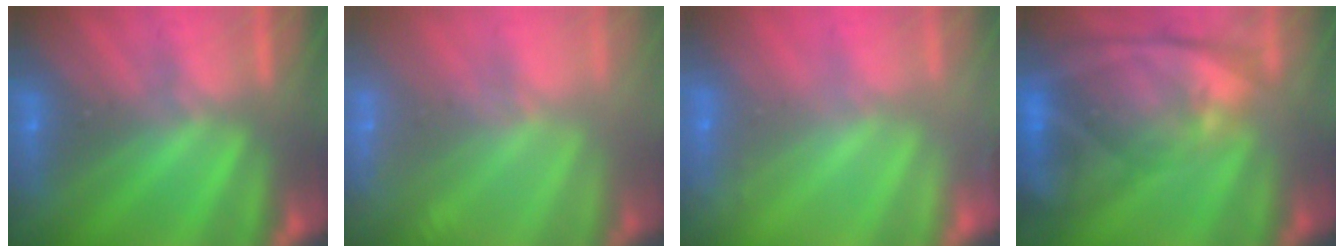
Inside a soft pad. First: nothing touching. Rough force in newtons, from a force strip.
{"total": 2.4}
{"total": 2.3}
{"total": 8.0}